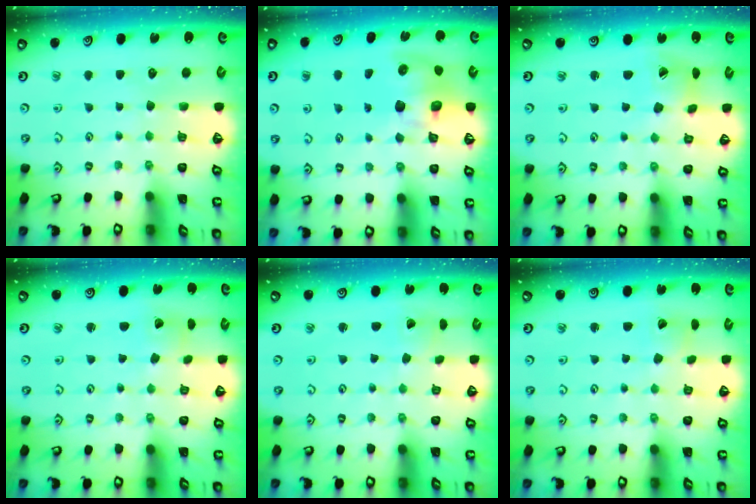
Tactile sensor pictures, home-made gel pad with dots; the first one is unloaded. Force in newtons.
{"total": 10.3, "press": 10.2, "slide": 1.5}
{"total": 6.4, "press": 6.4, "slide": 0.6}
{"total": 2.7, "press": 2.7, "slide": 0.2}
{"total": 2.6, "press": 2.6, "slide": 0.2}
{"total": 2.7, "press": 2.7, "slide": 0.3}